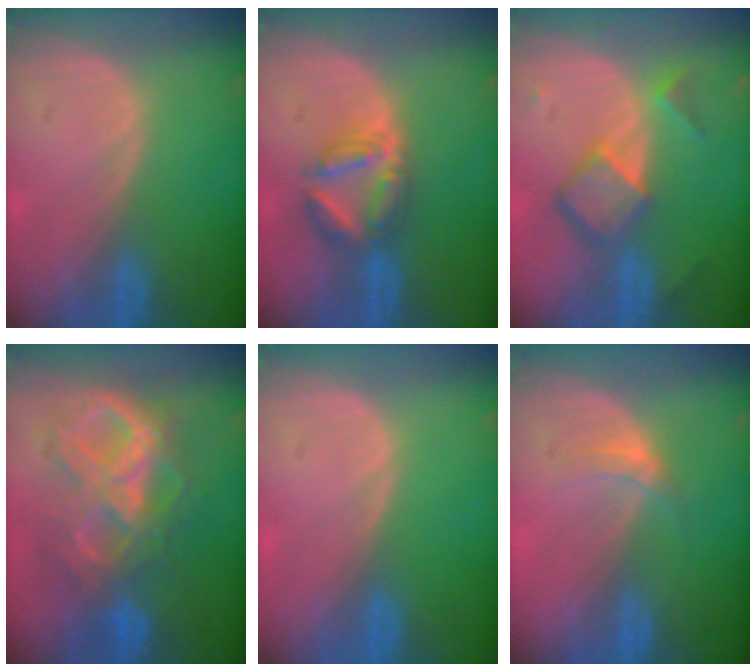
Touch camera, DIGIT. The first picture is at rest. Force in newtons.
{"total": 5.8, "press": 5.8, "slide": 0.2}
{"total": 6.9, "press": 5.9, "slide": 3.5}
{"total": 10.5, "press": 10.5, "slide": 1.2}
{"total": 0.0}
{"total": 2.6, "press": 2.2, "slide": 1.4}